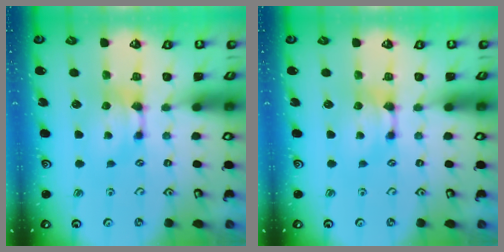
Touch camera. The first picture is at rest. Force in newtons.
{"total": 0.0}